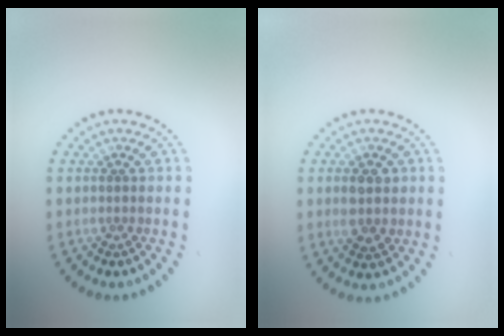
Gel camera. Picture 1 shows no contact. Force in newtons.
{"total": 2.6, "press": 2.6, "slide": 0.2}